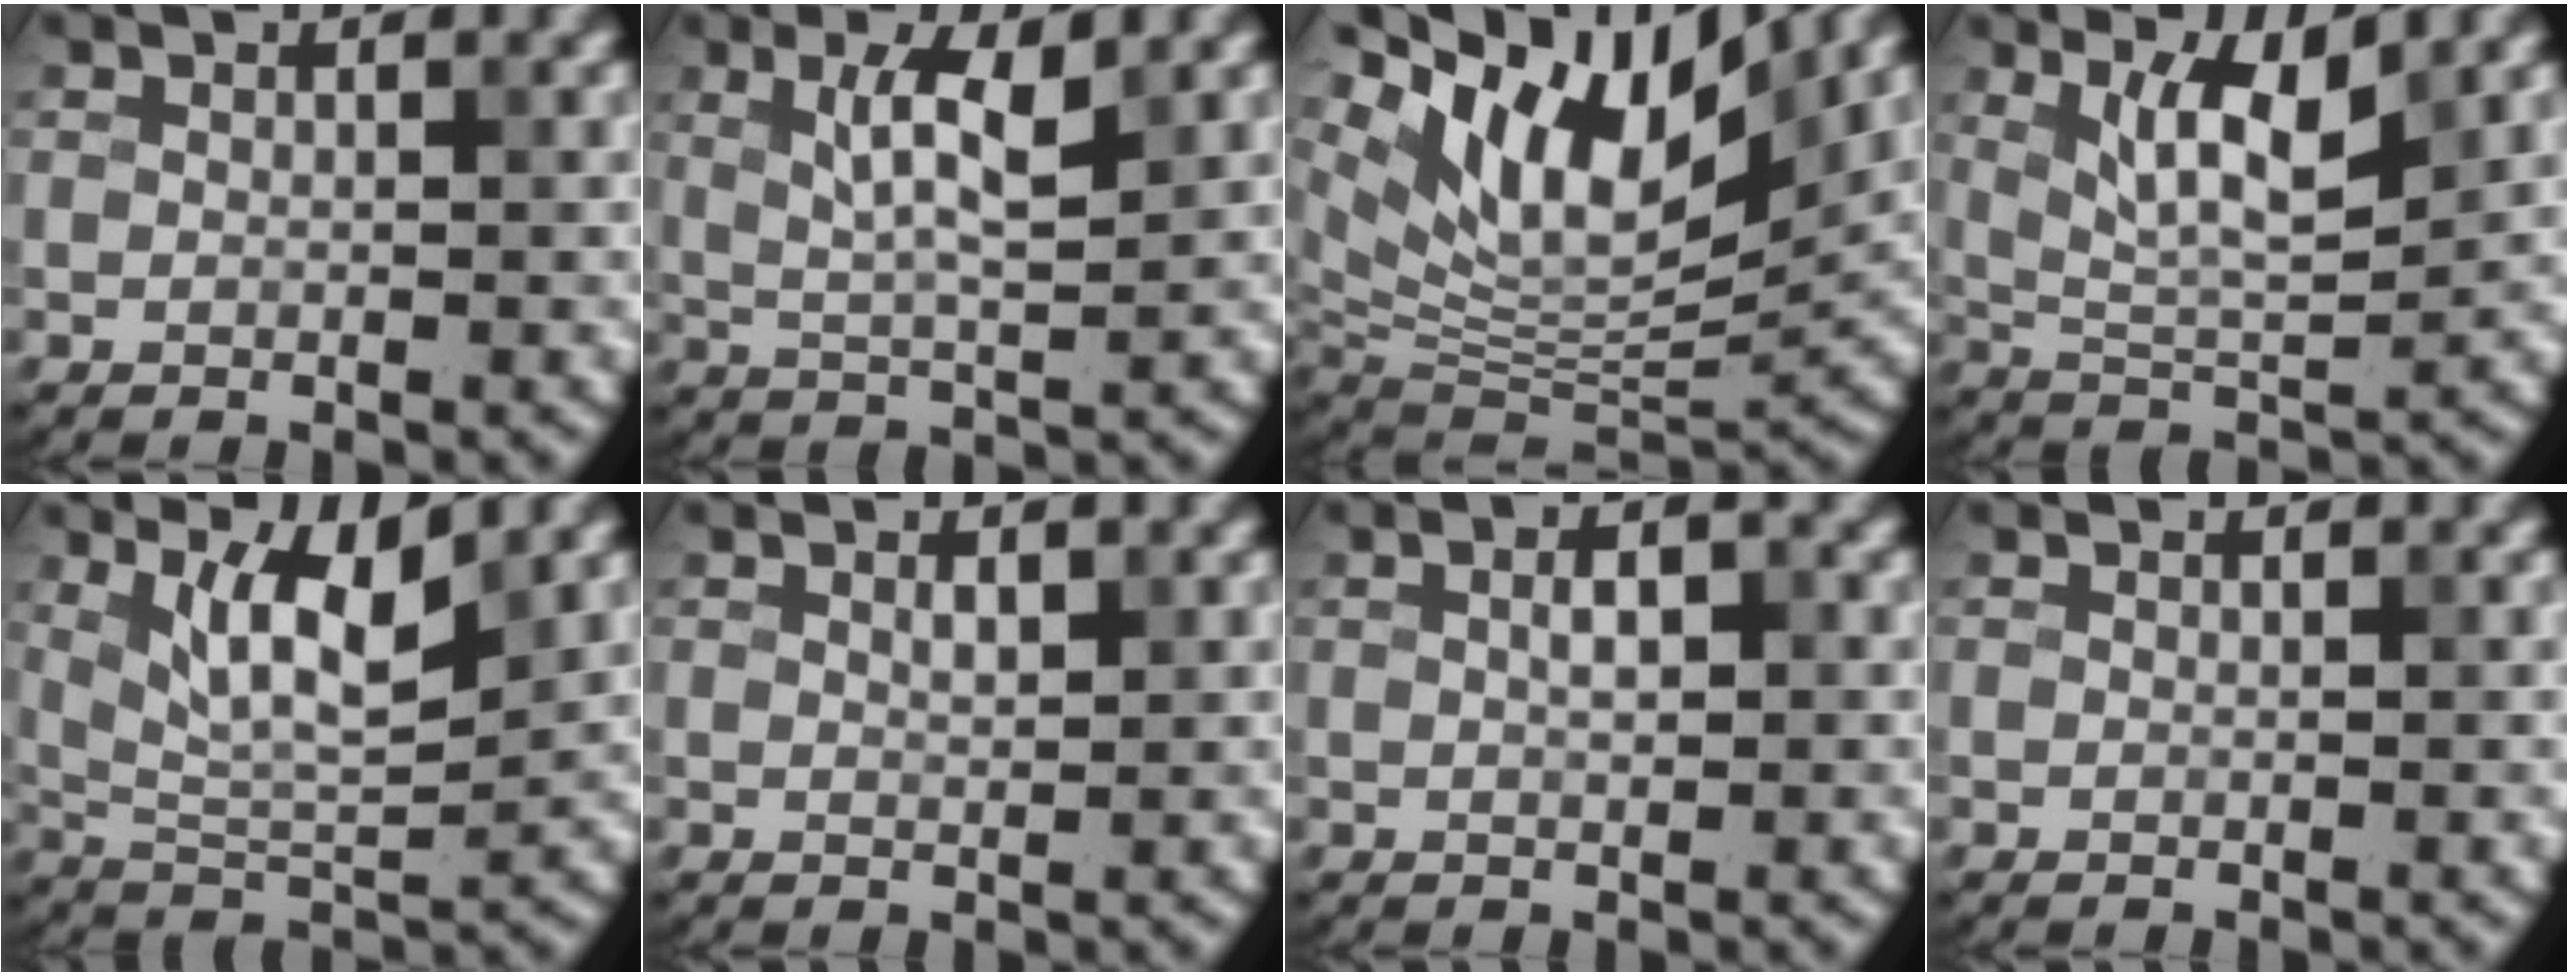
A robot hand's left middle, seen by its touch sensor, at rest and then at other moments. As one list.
[{"total": 4.3, "force": [1.5, 1.0, 3.9], "torque": [-0.077, 0.000, 0.028]}, {"total": 12.0, "force": [6.9, 4.5, 8.7], "torque": [-0.148, 0.002, 0.130]}, {"total": 5.1, "force": [2.2, 1.4, 4.4], "torque": [-0.088, -0.006, 0.043]}, {"total": 5.7, "force": [2.5, 1.7, 4.8], "torque": [-0.094, -0.008, 0.049]}, {"total": 0.9, "force": [0.5, 0.3, 0.7], "torque": [-0.015, -0.001, 0.010]}, {"total": 1.8, "force": [0.2, 0.8, 1.6], "torque": [-0.031, 0.004, 0.004]}, {"total": 0.0}]